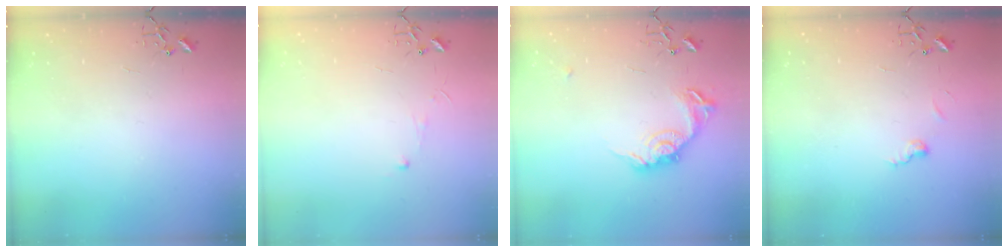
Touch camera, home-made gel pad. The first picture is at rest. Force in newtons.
{"total": 3.9, "press": 3.8, "slide": 0.4}
{"total": 15.0, "press": 15.0, "slide": 0.7}
{"total": 5.5, "press": 5.5, "slide": 0.6}